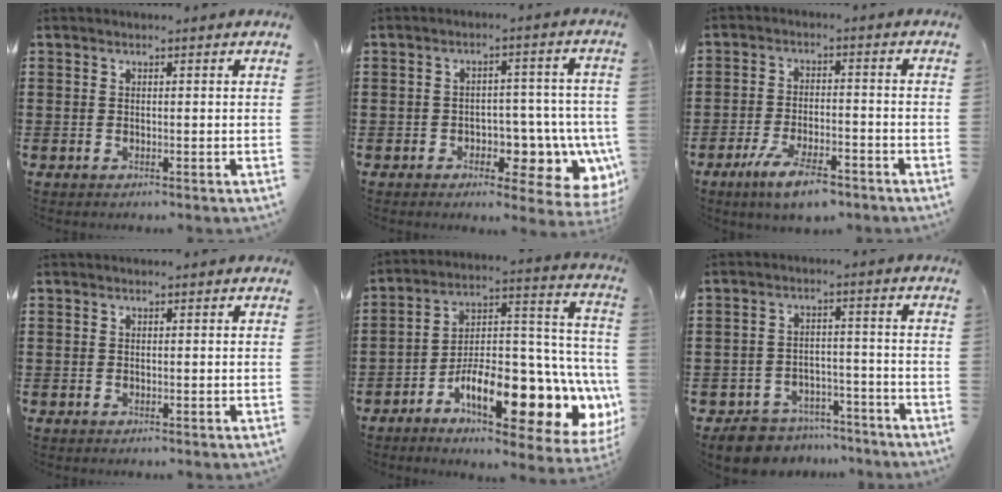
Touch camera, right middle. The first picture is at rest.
{"total": 5.7, "force": [-1.7, 4.1, 3.6], "torque": [-0.066, -0.013, -0.028]}
{"total": 7.0, "force": [-5.0, 1.8, 4.6], "torque": [-0.098, -0.005, -0.092]}
{"total": 0.0}
{"total": 14.7, "force": [-7.4, 5.4, 11.6], "torque": [-0.195, -0.019, -0.123]}
{"total": 6.3, "force": [-6.1, 1.4, 0.6], "torque": [-0.020, 0.016, -0.122]}